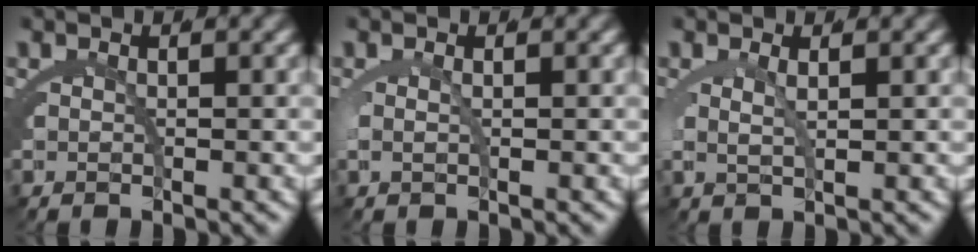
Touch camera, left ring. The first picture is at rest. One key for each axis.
{"total": 0.8, "fx": 0.1, "fy": -0.1, "fz": 0.8, "tx": -0.028, "ty": -0.007, "tz": 0.007}
{"total": 1.7, "fx": 0.9, "fy": 0.2, "fz": 1.4, "tx": -0.038, "ty": -0.010, "tz": 0.025}